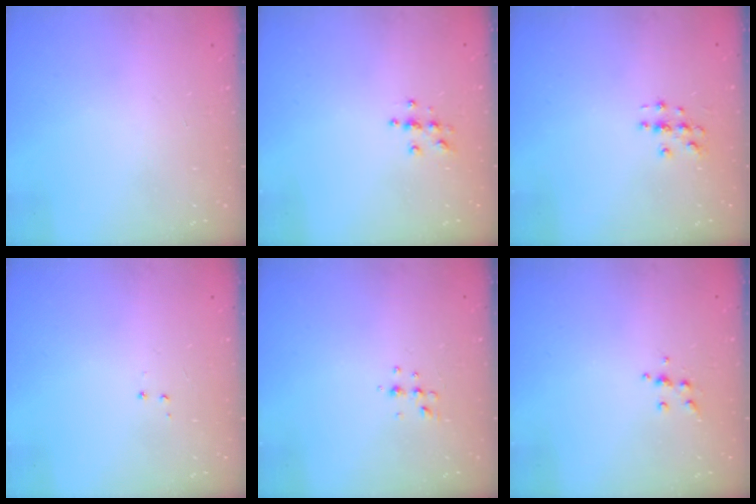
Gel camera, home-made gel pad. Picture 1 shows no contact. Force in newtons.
{"total": 3.8, "press": 3.8, "slide": 0.5}
{"total": 2.8, "press": 2.8, "slide": 0.3}
{"total": 3.5, "press": 3.5, "slide": 0.5}
{"total": 3.8, "press": 3.6, "slide": 1.4}
{"total": 5.0, "press": 4.8, "slide": 1.0}